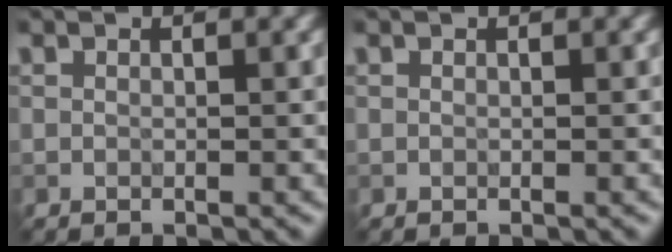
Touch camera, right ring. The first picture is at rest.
{"total": 0.0}